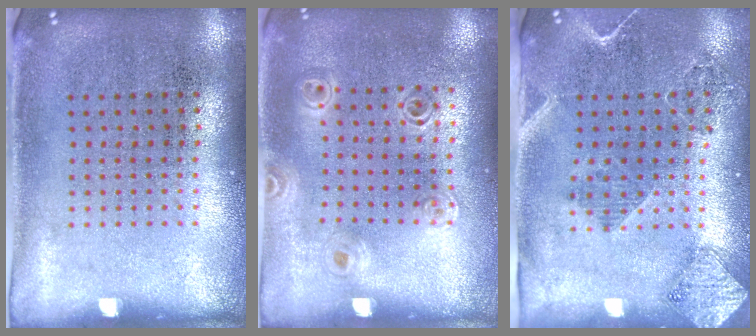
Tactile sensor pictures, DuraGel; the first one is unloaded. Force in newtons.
{"total": 1.1, "press": 1.1, "slide": 0.2}
{"total": 1.9, "press": 1.7, "slide": 0.8}